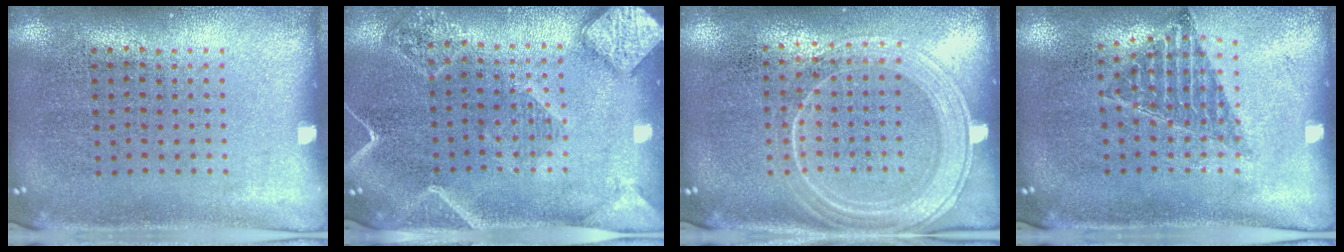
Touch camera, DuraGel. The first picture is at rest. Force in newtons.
{"total": 2.4, "press": 2.2, "slide": 0.9}
{"total": 2.0, "press": 1.9, "slide": 0.7}
{"total": 0.8, "press": 0.8, "slide": 0.1}